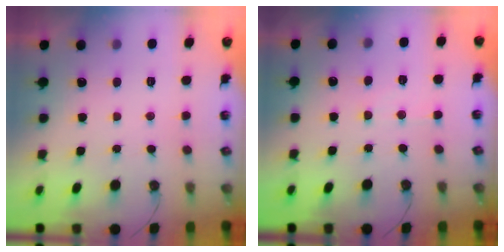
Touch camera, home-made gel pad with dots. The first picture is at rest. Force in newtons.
{"total": 4.1, "press": 4.0, "slide": 0.6}